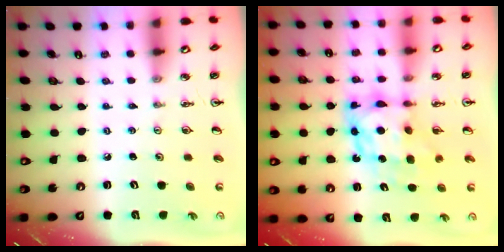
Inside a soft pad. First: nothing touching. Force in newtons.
{"total": 9.1, "press": 9.1, "slide": 0.7}